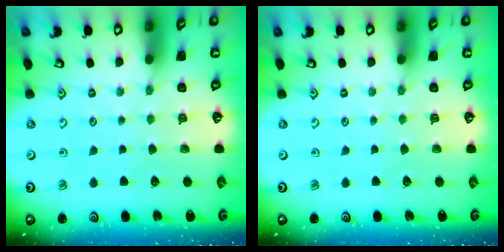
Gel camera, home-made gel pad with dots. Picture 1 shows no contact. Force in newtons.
{"total": 0.0}